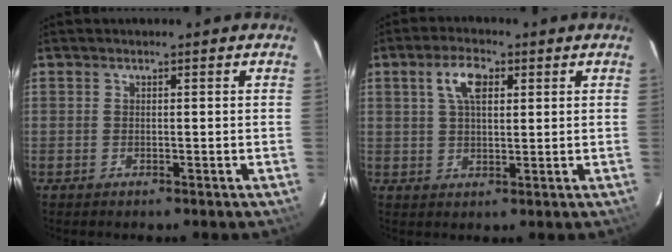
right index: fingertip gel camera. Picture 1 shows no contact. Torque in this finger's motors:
{"motor_torque": [0.47, -0.01, 0.15, 0.08]}